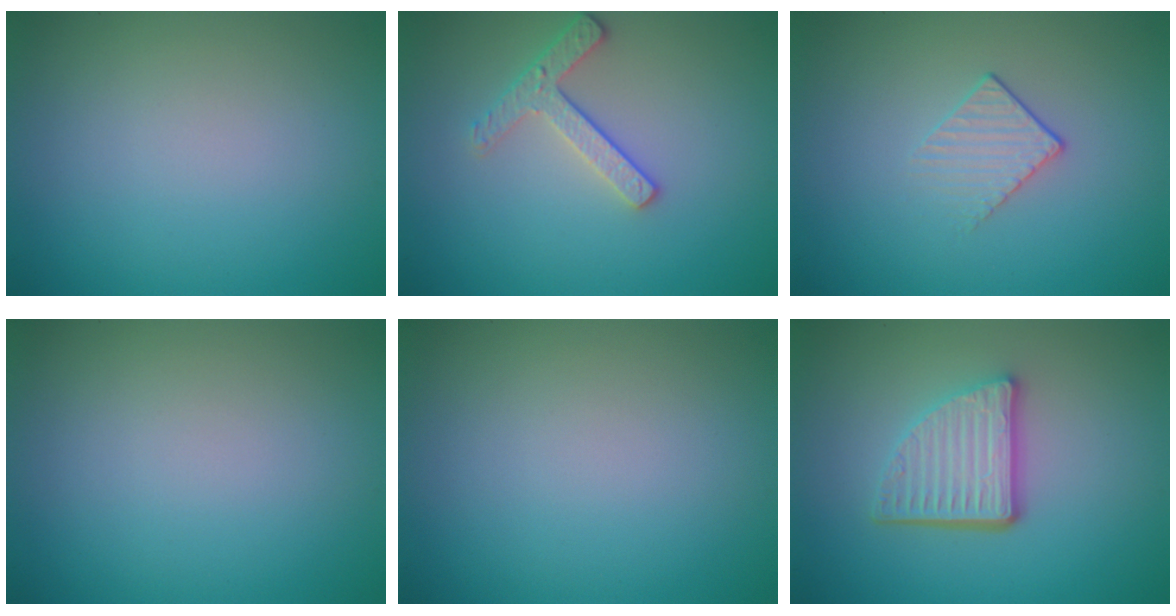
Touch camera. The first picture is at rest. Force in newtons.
{"total": 2.4, "press": 2.3, "slide": 0.8}
{"total": 1.5, "press": 0.9, "slide": 1.2}
{"total": 0.0}
{"total": 0.0}
{"total": 4.6, "press": 3.4, "slide": 3.1}